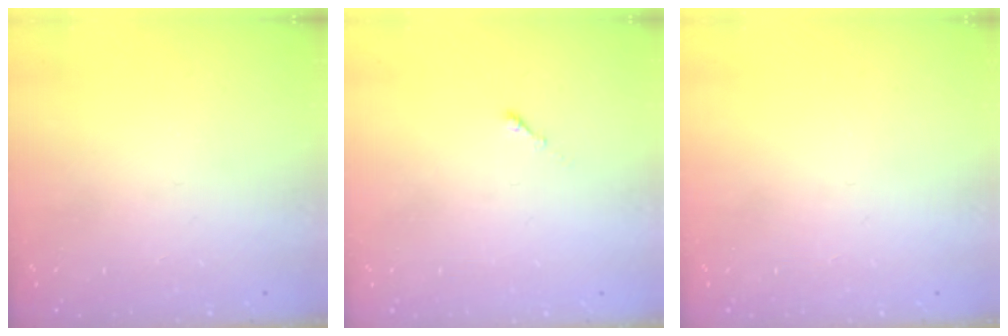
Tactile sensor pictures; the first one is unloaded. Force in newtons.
{"total": 0.0}
{"total": 0.0}